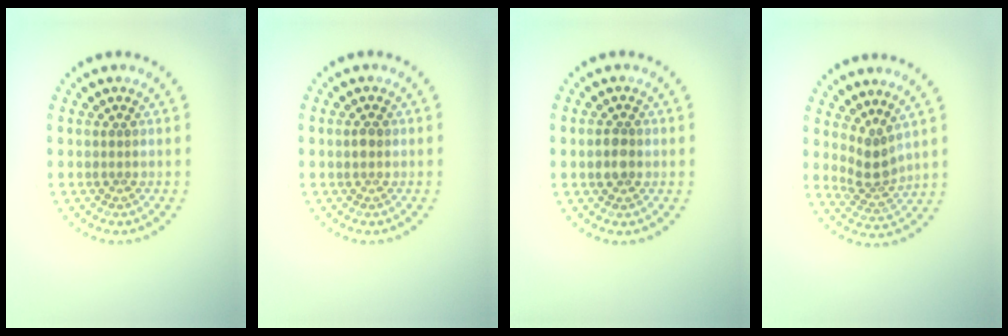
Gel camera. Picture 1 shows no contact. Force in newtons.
{"total": 1.0, "press": 1.0, "slide": 0.3}
{"total": 1.7, "press": 1.6, "slide": 0.5}
{"total": 2.6, "press": 1.9, "slide": 1.8}